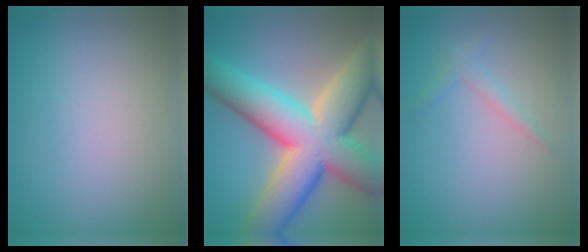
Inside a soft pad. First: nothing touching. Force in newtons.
{"total": 15.0, "press": 15.0, "slide": 1.2}
{"total": 1.3, "press": 1.3, "slide": 0.1}